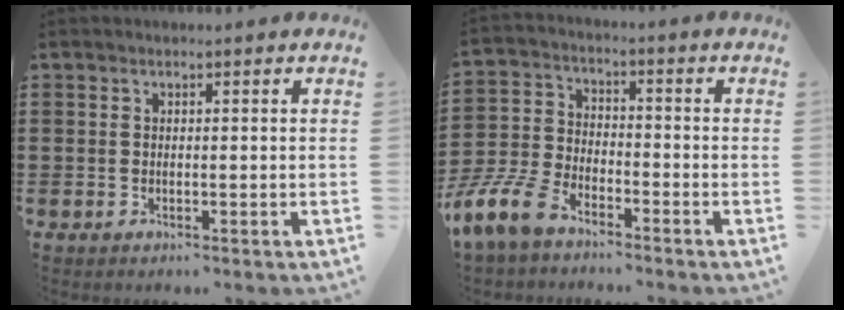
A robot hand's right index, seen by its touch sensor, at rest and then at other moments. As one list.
[{"total": 8.2, "force": [-6.6, 2.8, 4.0], "torque": [-0.116, 0.004, -0.137]}]